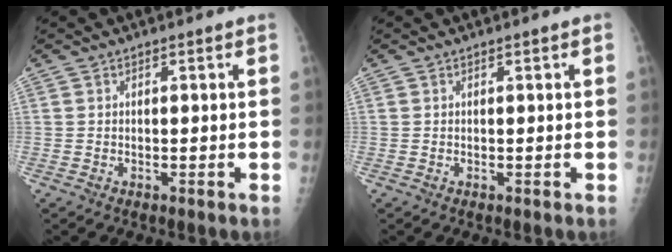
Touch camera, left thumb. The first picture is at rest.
{"total": 0.0}